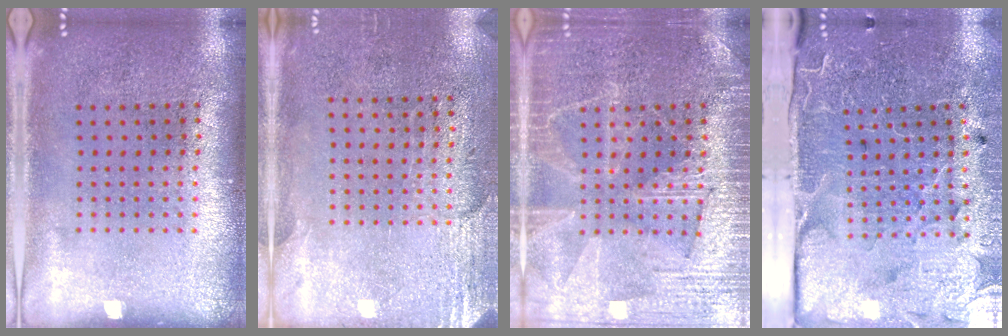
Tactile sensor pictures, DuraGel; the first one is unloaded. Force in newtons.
{"total": 2.8, "press": 2.5, "slide": 1.2}
{"total": 3.7, "press": 3.6, "slide": 0.7}
{"total": 3.8, "press": 3.6, "slide": 1.3}